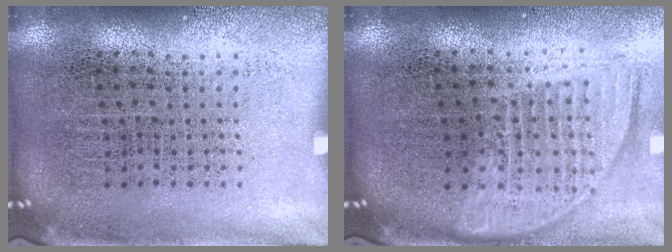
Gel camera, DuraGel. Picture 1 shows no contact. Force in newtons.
{"total": 1.7, "press": 1.4, "slide": 0.9}